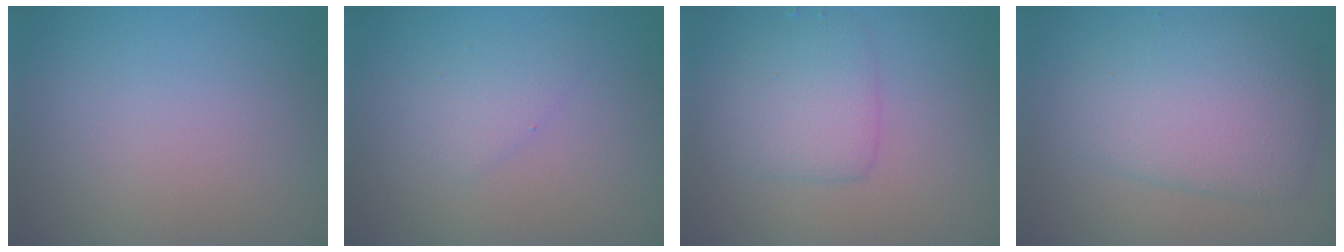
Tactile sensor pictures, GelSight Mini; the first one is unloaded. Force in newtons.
{"total": 1.4, "press": 1.4, "slide": 0.1}
{"total": 3.2, "press": 3.2, "slide": 0.1}
{"total": 5.5, "press": 5.5, "slide": 0.1}